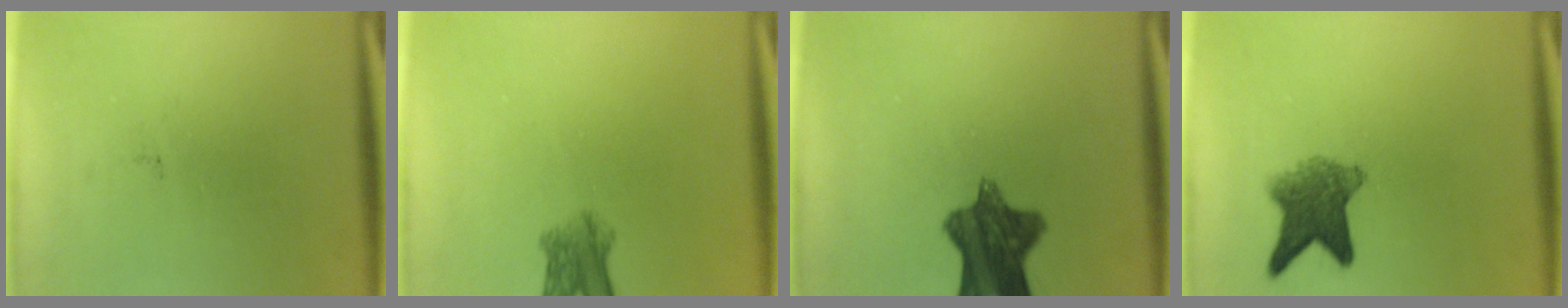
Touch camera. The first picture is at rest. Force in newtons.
{"total": 3.8}
{"total": 9.8}
{"total": 6.4}